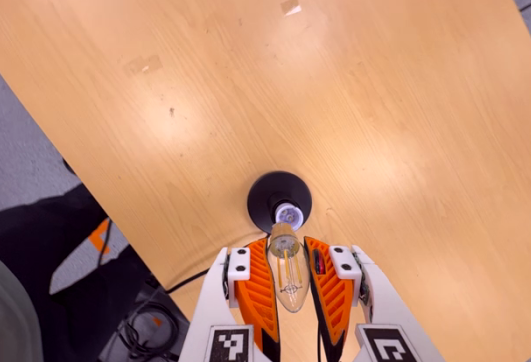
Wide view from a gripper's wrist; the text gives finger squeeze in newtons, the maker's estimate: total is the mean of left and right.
{"total": 20.8, "left": 22.7, "right": 18.9}